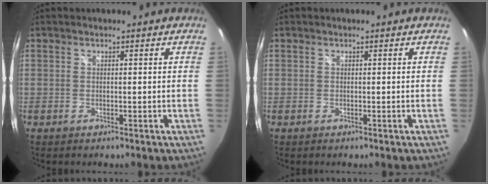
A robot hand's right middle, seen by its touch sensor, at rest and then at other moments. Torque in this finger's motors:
{"motor_torque": [0.08, -0.34, 0.02, 0.01]}